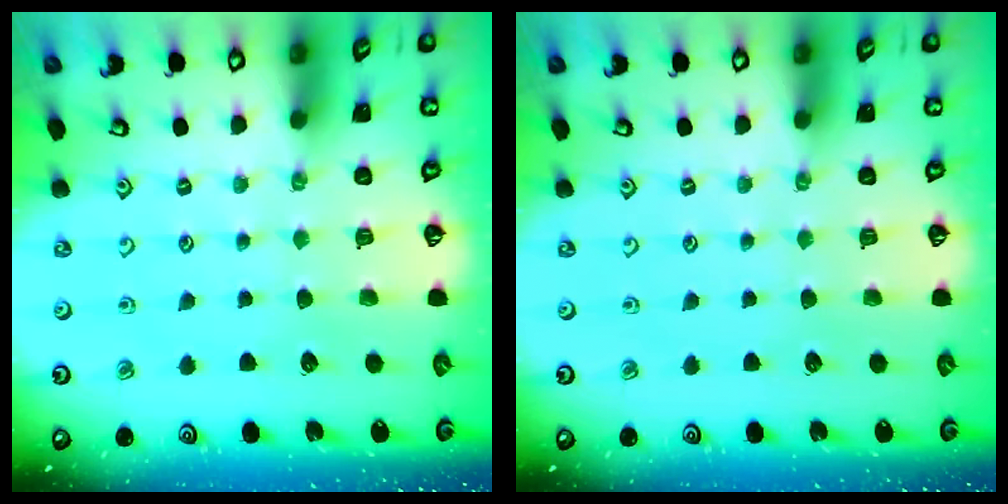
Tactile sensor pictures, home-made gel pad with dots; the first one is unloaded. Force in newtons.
{"total": 0.0}